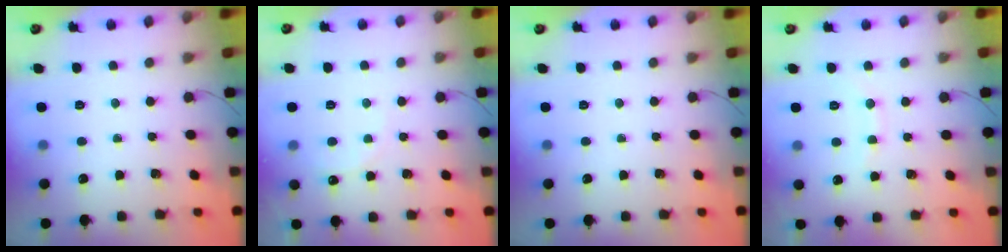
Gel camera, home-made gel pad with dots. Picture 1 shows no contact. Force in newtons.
{"total": 6.2, "press": 6.1, "slide": 1.0}
{"total": 0.0}
{"total": 7.3, "press": 7.2, "slide": 1.4}